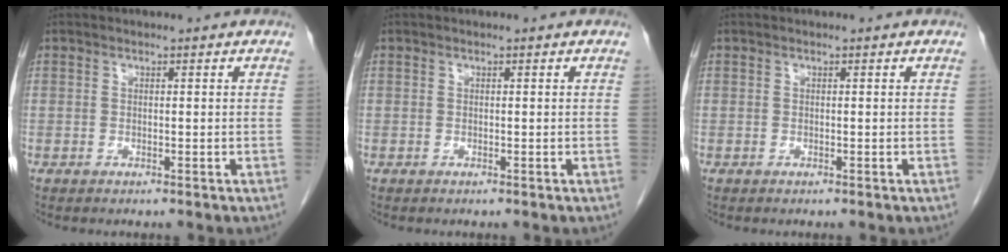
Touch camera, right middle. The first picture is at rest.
{"total": 0.0}
{"total": 0.0}